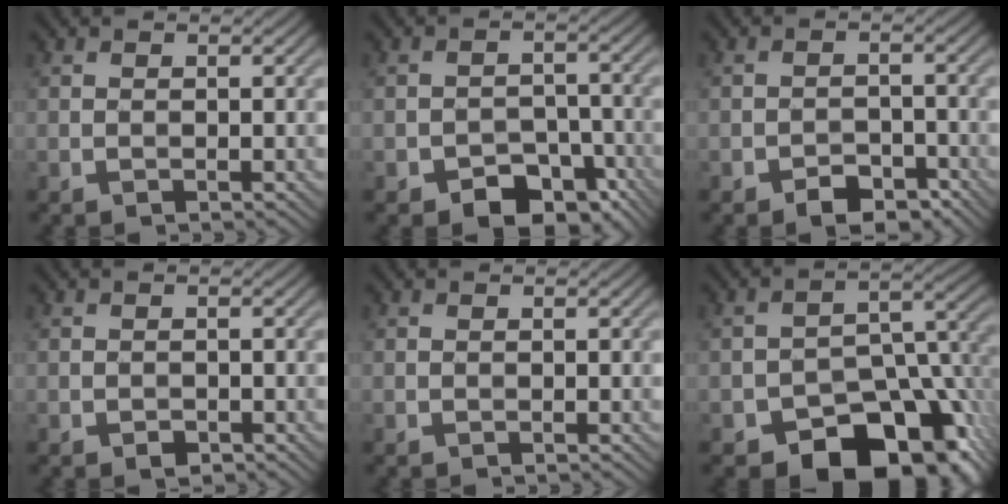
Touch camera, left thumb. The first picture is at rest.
{"total": 7.3, "force": [-5.0, 4.3, 3.1], "torque": [-0.036, -0.004, -0.085]}
{"total": 3.9, "force": [-2.8, 2.0, 1.8], "torque": [-0.024, 0.000, -0.049]}
{"total": 1.1, "force": [-0.7, 0.7, 0.6], "torque": [-0.007, -0.002, -0.011]}
{"total": 0.0}
{"total": 14.9, "force": [-9.1, 8.1, 8.6], "torque": [-0.113, -0.016, -0.142]}